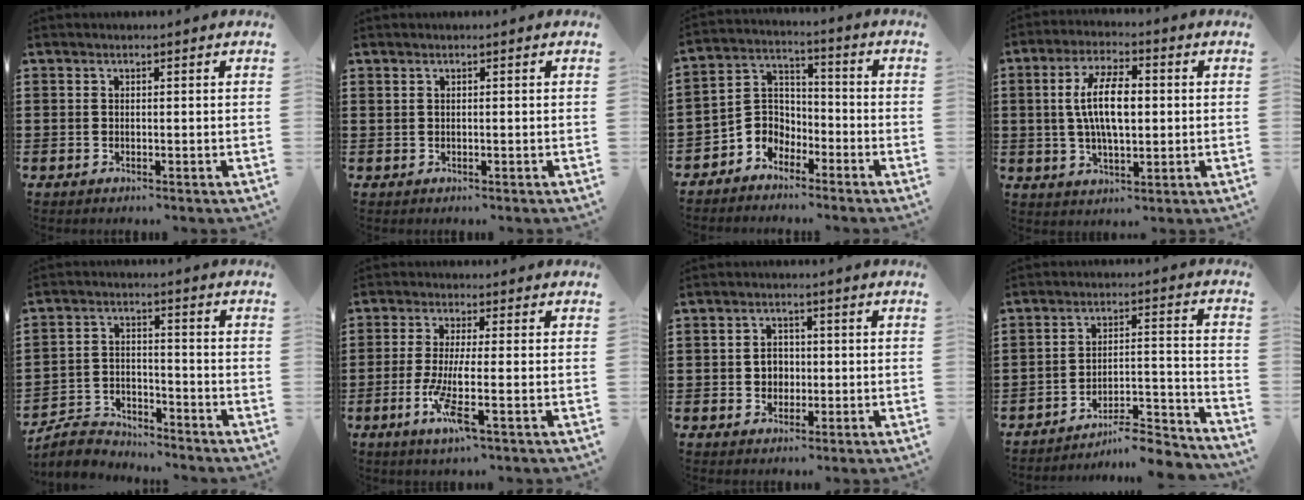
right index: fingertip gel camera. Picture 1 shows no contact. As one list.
[{"total": 0.0}, {"total": 4.5, "force": [-2.8, 3.5, 0.0], "torque": [-0.026, 0.001, -0.063]}, {"total": 9.1, "force": [0.7, 3.5, 8.3], "torque": [-0.171, 0.008, 0.007]}, {"total": 4.8, "force": [-4.7, 1.2, 0.3], "torque": [-0.024, 0.007, -0.100]}, {"total": 6.9, "force": [-2.4, 0.6, 6.4], "torque": [-0.142, -0.022, -0.048]}, {"total": 2.9, "force": [-0.3, 2.6, 1.4], "torque": [-0.026, 0.004, -0.010]}, {"total": 6.8, "force": [-6.3, 0.8, 2.2], "torque": [-0.032, 0.003, -0.123]}]